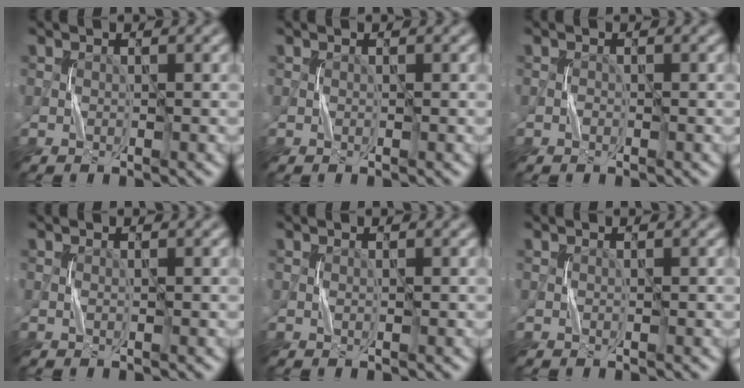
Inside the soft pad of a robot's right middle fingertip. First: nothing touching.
{"total": 0.0}
{"total": 0.0}
{"total": 0.0}
{"total": 0.0}
{"total": 0.0}